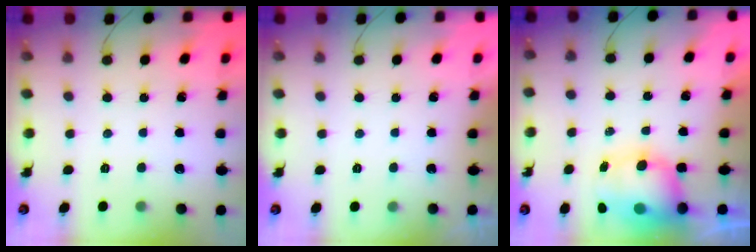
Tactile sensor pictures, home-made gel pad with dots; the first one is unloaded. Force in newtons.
{"total": 0.0}
{"total": 10.4, "press": 10.0, "slide": 2.8}